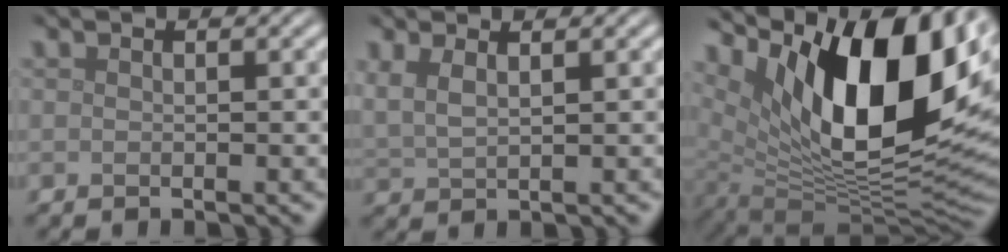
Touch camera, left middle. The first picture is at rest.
{"total": 2.6, "force": [1.5, 1.0, 1.9], "torque": [-0.046, 0.001, 0.036]}
{"total": 17.1, "force": [6.3, 7.6, 14.0], "torque": [-0.207, 0.002, 0.102]}